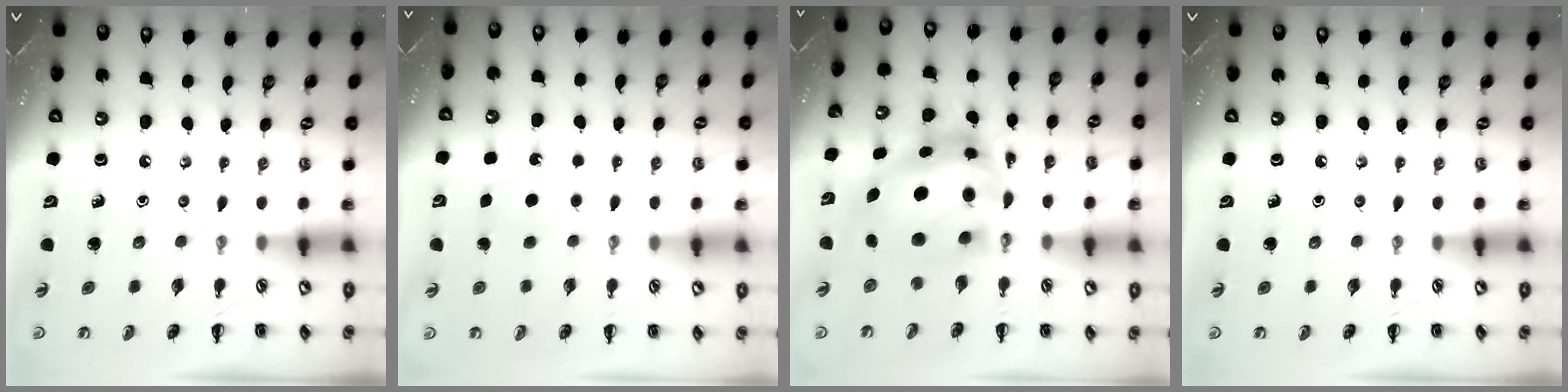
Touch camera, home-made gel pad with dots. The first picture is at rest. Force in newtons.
{"total": 4.9, "press": 4.7, "slide": 1.2}
{"total": 9.5, "press": 9.1, "slide": 2.8}
{"total": 0.0}